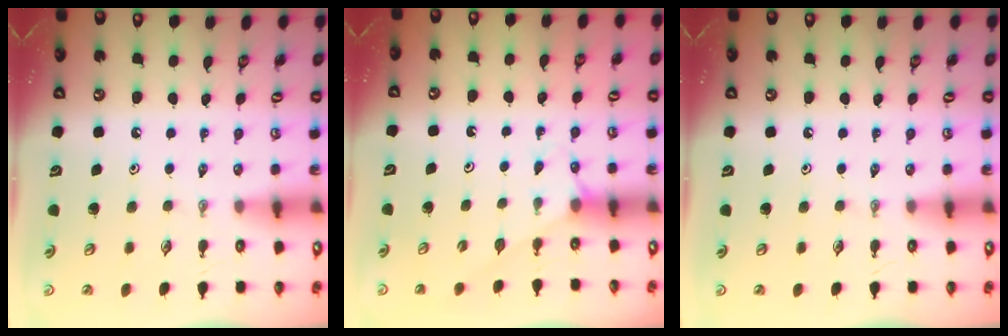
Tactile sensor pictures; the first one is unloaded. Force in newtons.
{"total": 3.8, "press": 3.8, "slide": 0.5}
{"total": 0.0}